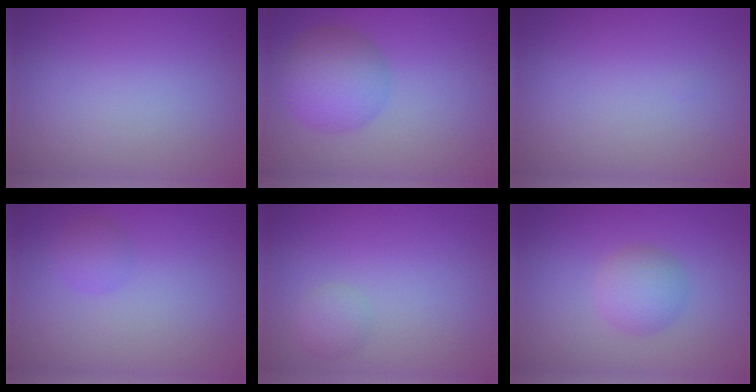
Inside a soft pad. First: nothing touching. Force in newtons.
{"total": 4.7, "press": 4.7, "slide": 0.2}
{"total": 0.0}
{"total": 1.4, "press": 1.3, "slide": 0.2}
{"total": 1.4, "press": 1.4, "slide": 0.0}
{"total": 2.7, "press": 2.7, "slide": 0.1}